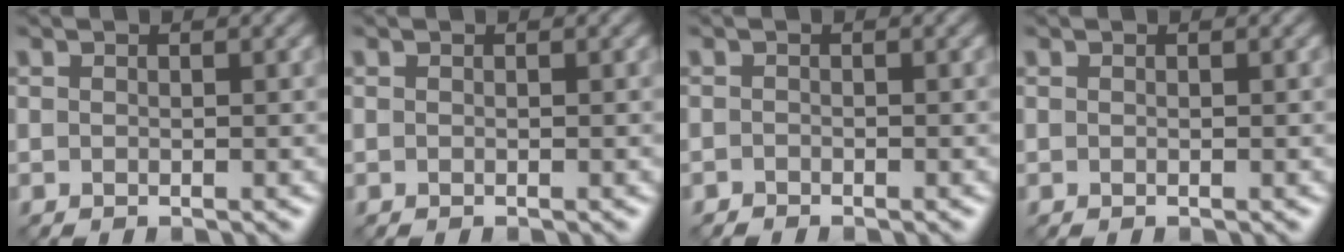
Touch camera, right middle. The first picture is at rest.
{"total": 0.0}
{"total": 0.8, "force": [-0.7, 0.1, -0.2], "torque": [0.007, 0.000, -0.017]}
{"total": 0.0}